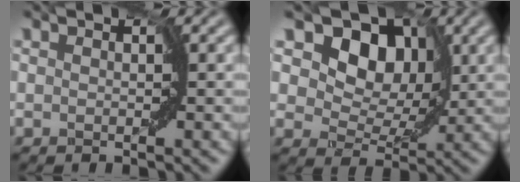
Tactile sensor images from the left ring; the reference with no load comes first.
{"total": 12.2, "force": [6.3, 7.9, 6.7], "torque": [-0.089, 0.028, 0.083]}